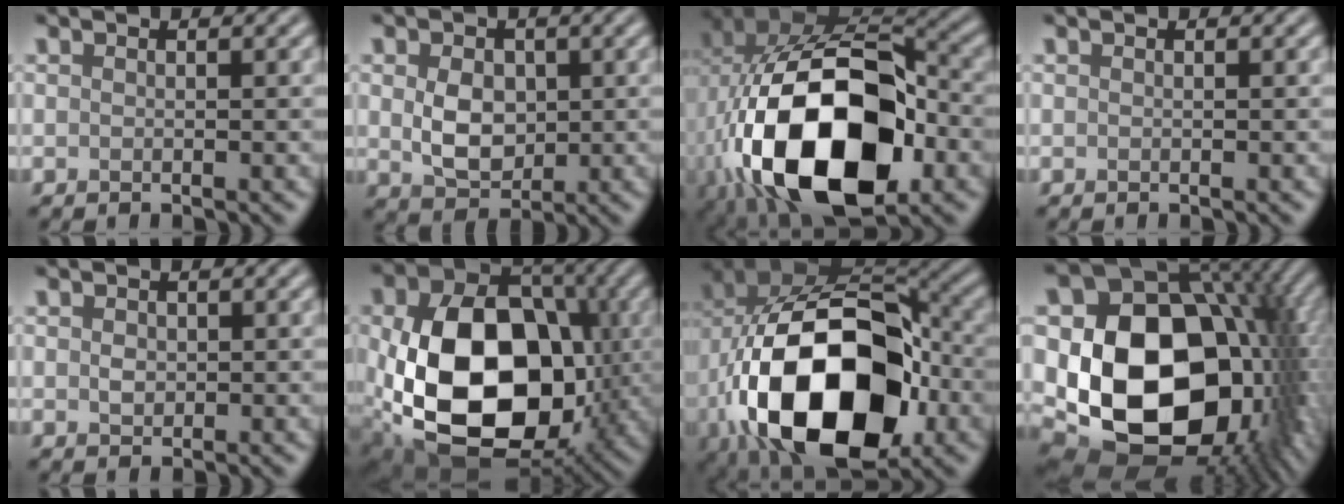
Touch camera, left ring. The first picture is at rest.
{"total": 3.9, "force": [0.3, 3.0, 2.6], "torque": [-0.051, -0.005, 0.007]}
{"total": 19.2, "force": [-4.8, 11.6, 14.5], "torque": [-0.295, -0.049, -0.068]}
{"total": 0.0}
{"total": 0.9, "force": [0.2, 0.8, 0.4], "torque": [-0.007, -0.002, 0.002]}
{"total": 16.5, "force": [-1.6, 11.8, 11.4], "torque": [-0.219, -0.030, -0.029]}
{"total": 18.5, "force": [-4.7, 11.4, 13.8], "torque": [-0.247, -0.028, -0.074]}
{"total": 18.9, "force": [-0.7, 13.9, 12.7], "torque": [-0.224, -0.039, 0.009]}